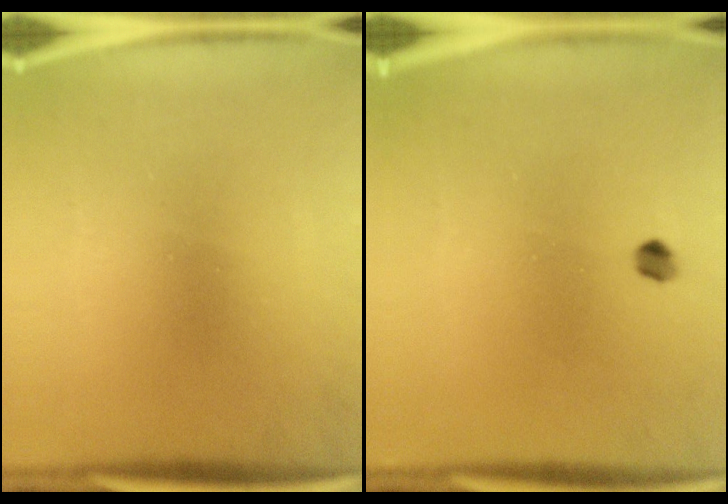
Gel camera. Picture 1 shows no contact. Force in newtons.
{"total": 1.7}